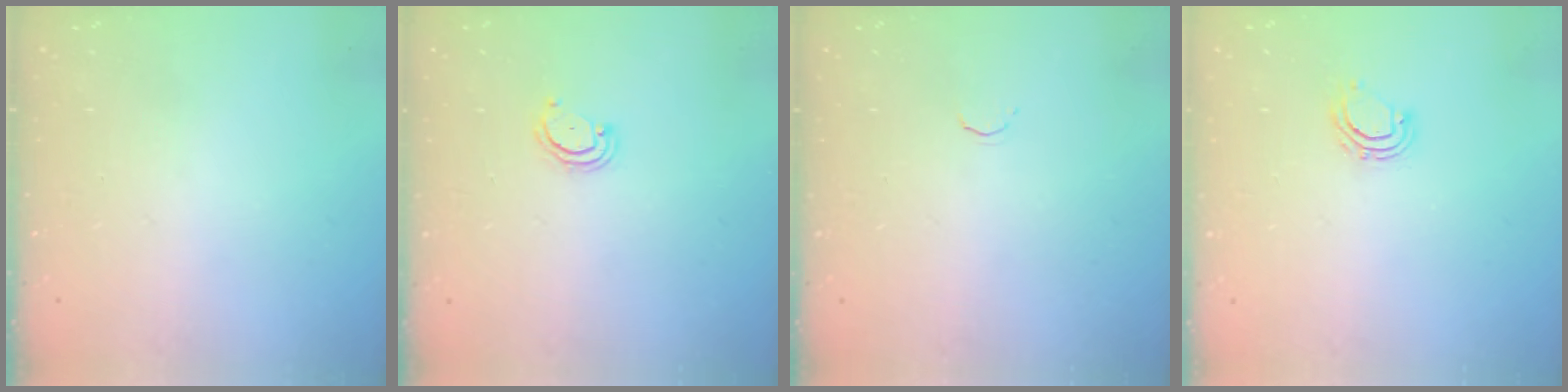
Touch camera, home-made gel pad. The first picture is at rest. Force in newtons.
{"total": 3.1, "press": 3.0, "slide": 0.4}
{"total": 1.7, "press": 1.6, "slide": 0.5}
{"total": 4.5, "press": 4.5, "slide": 0.2}